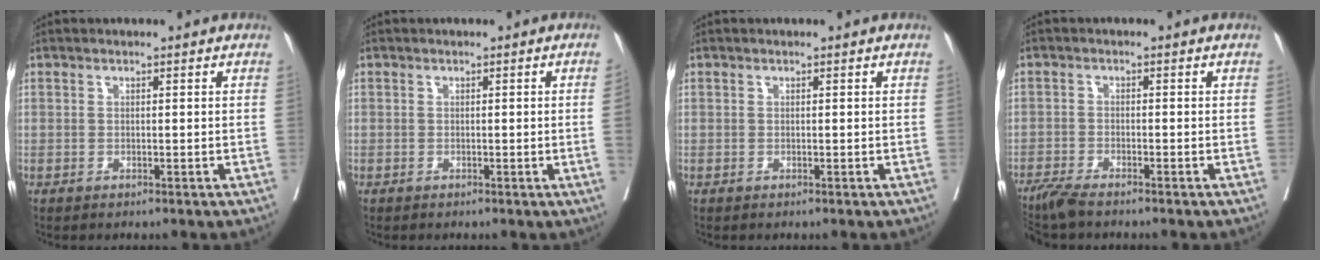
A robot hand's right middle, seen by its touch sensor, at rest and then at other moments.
{"total": 1.8, "force": [-0.2, -0.8, 1.6], "torque": [-0.019, -0.003, 0.000]}
{"total": 0.0}
{"total": 4.8, "force": [-4.1, 0.3, 2.5], "torque": [-0.046, -0.014, -0.078]}